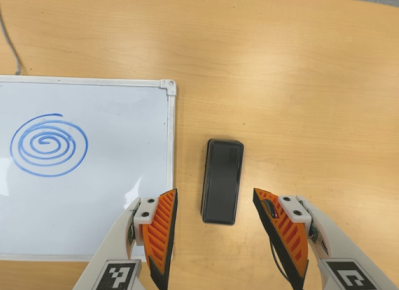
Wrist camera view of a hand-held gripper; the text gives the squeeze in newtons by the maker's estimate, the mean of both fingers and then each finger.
{"total": 0.0}